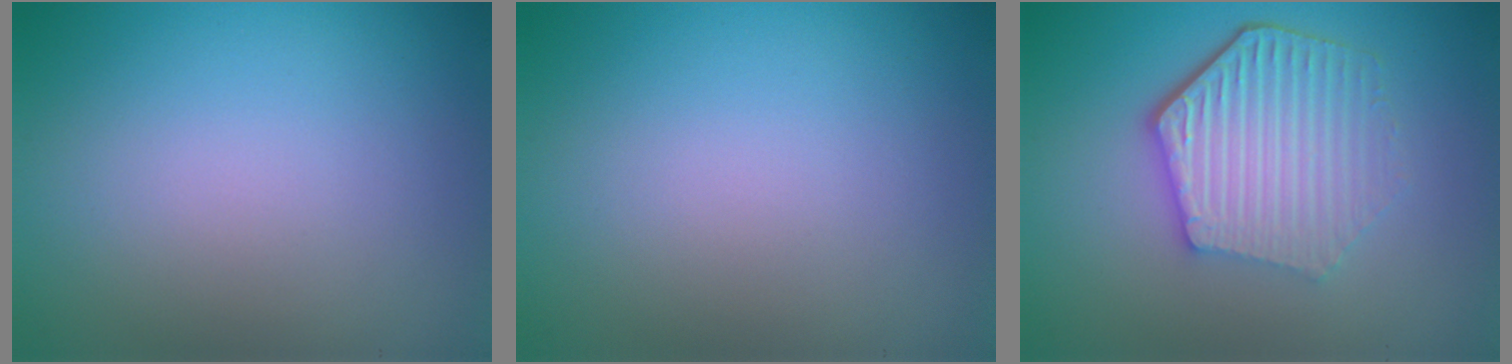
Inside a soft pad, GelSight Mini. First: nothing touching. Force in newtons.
{"total": 0.0}
{"total": 5.9, "press": 4.5, "slide": 3.9}